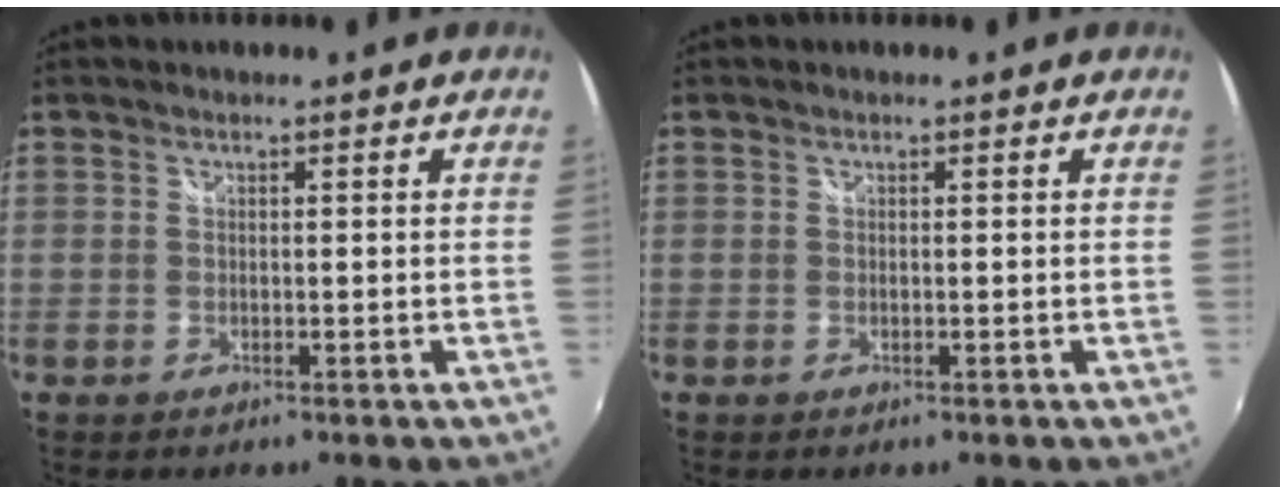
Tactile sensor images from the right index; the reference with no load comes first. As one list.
[{"total": 0.0}]